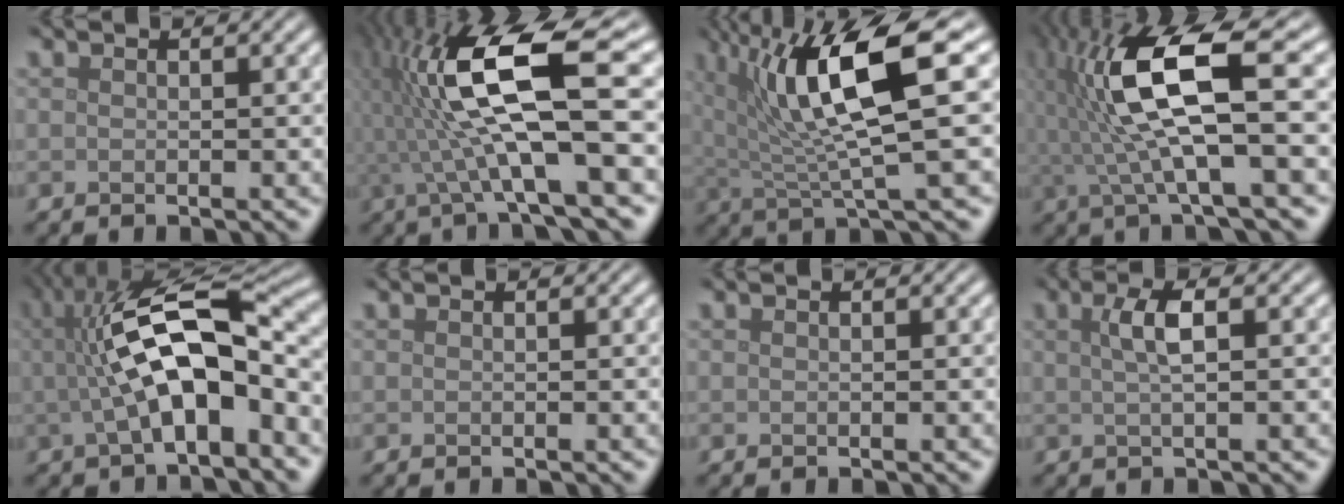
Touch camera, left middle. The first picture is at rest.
{"total": 12.8, "force": [0.6, 3.1, 12.3], "torque": [-0.230, 0.019, 0.007]}
{"total": 10.1, "force": [3.4, 2.5, 9.2], "torque": [-0.148, 0.004, 0.061]}
{"total": 10.9, "force": [0.9, 2.9, 10.4], "torque": [-0.206, 0.013, 0.017]}
{"total": 10.7, "force": [0.1, 3.9, 9.9], "torque": [-0.165, 0.020, -0.003]}
{"total": 0.0}
{"total": 0.0}
{"total": 2.8, "force": [0.7, 0.7, 2.6], "torque": [-0.043, 0.007, 0.009]}